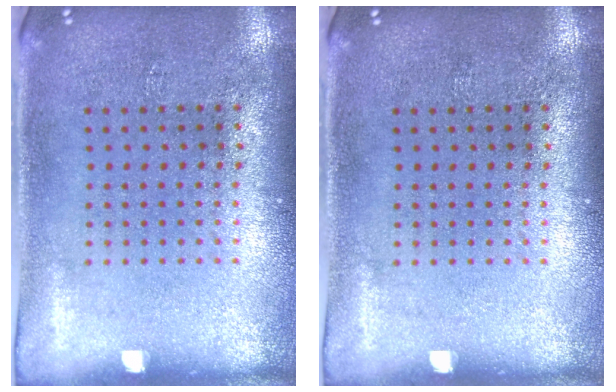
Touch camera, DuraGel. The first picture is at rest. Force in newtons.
{"total": 0.0}